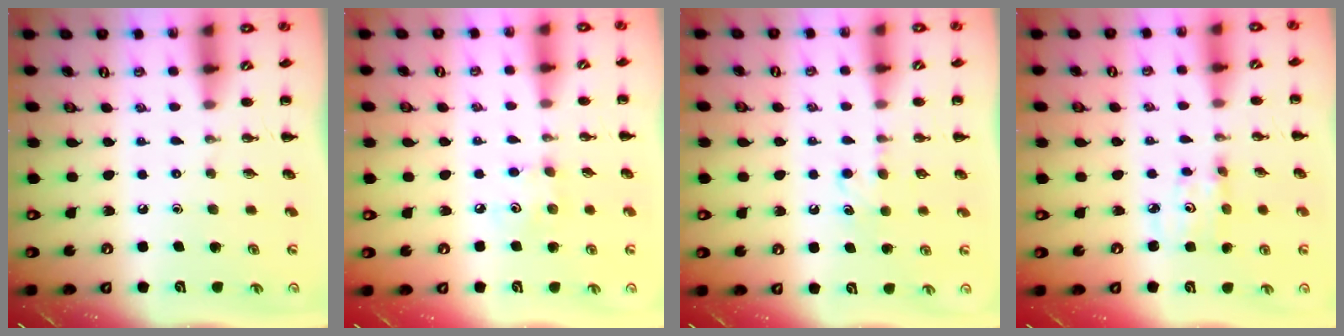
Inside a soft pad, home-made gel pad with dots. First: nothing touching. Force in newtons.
{"total": 4.8, "press": 4.7, "slide": 1.1}
{"total": 5.1, "press": 4.9, "slide": 1.5}
{"total": 2.8, "press": 2.8, "slide": 0.4}